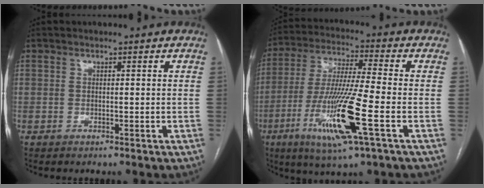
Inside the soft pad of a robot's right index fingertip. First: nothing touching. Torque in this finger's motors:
{"motor_torque": [2.07, -0.06, 1.05, 0.21]}